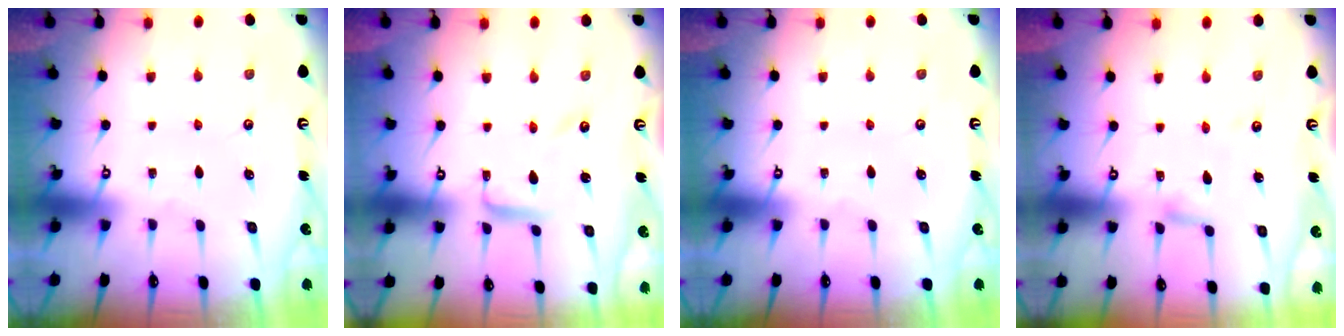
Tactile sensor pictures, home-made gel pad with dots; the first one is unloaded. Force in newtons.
{"total": 6.2, "press": 6.2, "slide": 0.4}
{"total": 0.0}
{"total": 3.0, "press": 3.0, "slide": 0.2}